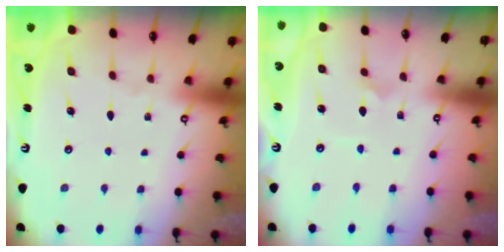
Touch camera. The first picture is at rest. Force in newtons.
{"total": 2.7, "press": 2.7, "slide": 0.2}